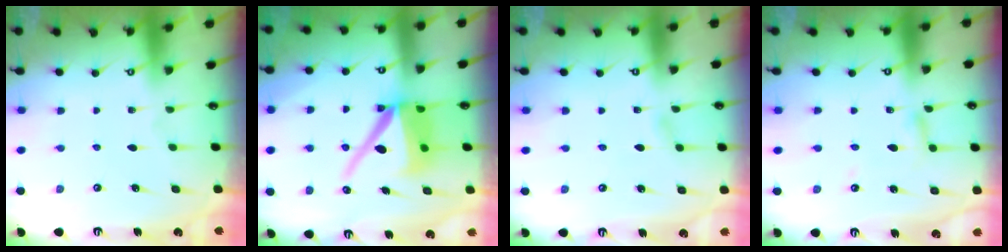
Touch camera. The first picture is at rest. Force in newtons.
{"total": 12.6, "press": 12.5, "slide": 1.6}
{"total": 2.7, "press": 2.7, "slide": 0.3}
{"total": 2.8, "press": 2.8, "slide": 0.3}